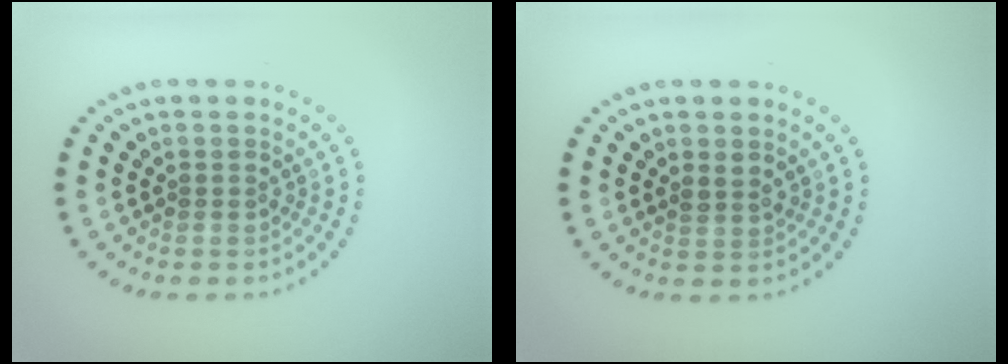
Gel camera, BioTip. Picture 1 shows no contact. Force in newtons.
{"total": 1.0, "press": 0.8, "slide": 0.5}